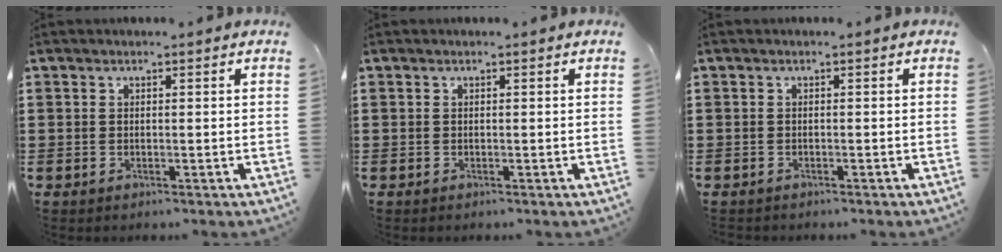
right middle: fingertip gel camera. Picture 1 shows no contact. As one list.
[{"total": 0.0}, {"total": 0.6, "force": [-0.5, 0.3, -0.1], "torque": [0.001, 0.004, -0.013]}]